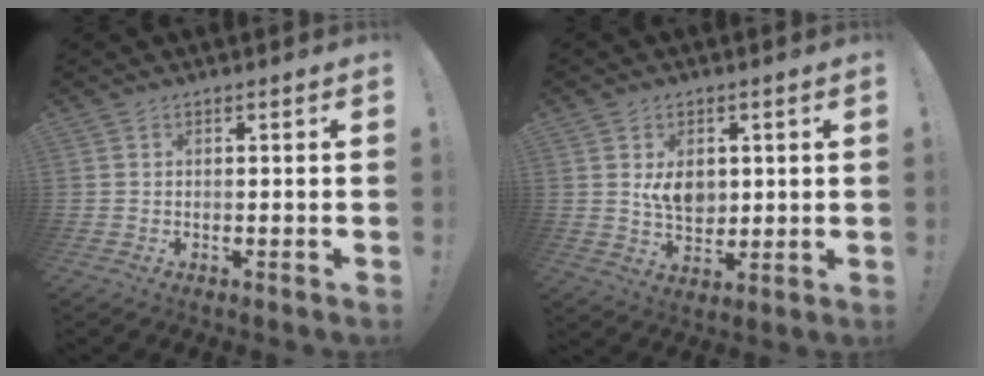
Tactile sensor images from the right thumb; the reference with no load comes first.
{"total": 7.6, "force": [1.5, 5.6, 5.0], "torque": [-0.071, -0.006, 0.028]}